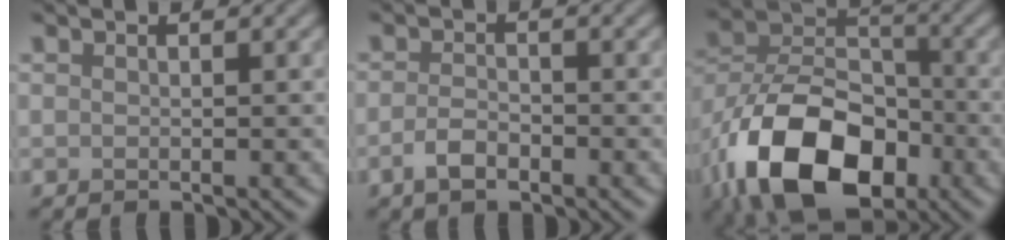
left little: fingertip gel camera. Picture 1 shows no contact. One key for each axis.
{"total": 2.1, "fx": -1.1, "fy": 1.1, "fz": 1.5, "tx": -0.027, "ty": 0.002, "tz": -0.025}
{"total": 13.4, "fx": -6.6, "fy": 7.8, "fz": 8.6, "tx": -0.165, "ty": -0.009, "tz": -0.123}